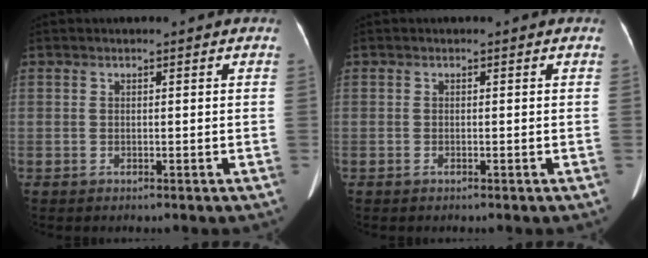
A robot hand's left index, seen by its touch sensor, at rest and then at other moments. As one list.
[{"total": 0.0}]